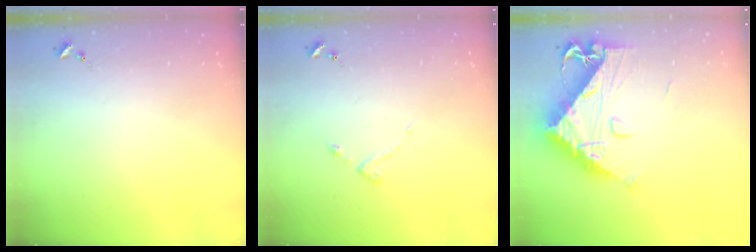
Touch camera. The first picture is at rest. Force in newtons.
{"total": 2.8, "press": 2.7, "slide": 0.5}
{"total": 15.5, "press": 15.5, "slide": 1.5}